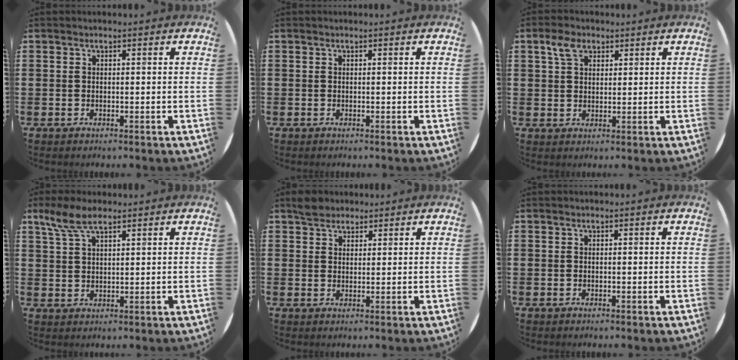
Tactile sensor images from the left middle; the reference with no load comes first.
{"total": 0.0}
{"total": 3.5, "force": [2.2, 2.1, 1.7], "torque": [-0.031, 0.004, 0.040]}
{"total": 5.2, "force": [3.7, 1.8, 3.2], "torque": [-0.071, 0.004, 0.066]}
{"total": 2.6, "force": [2.3, 1.1, 0.2], "torque": [-0.001, 0.005, 0.044]}
{"total": 0.0}